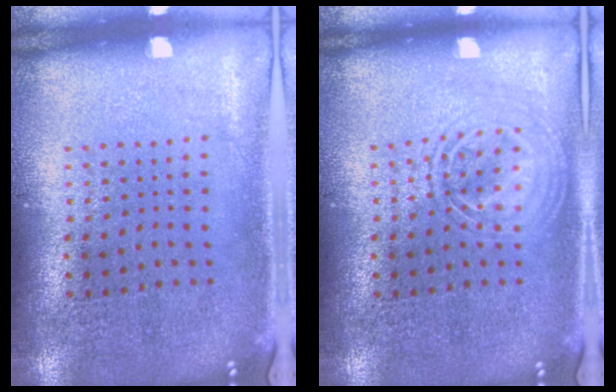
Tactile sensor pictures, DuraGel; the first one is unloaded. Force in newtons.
{"total": 2.3, "press": 2.3, "slide": 0.3}